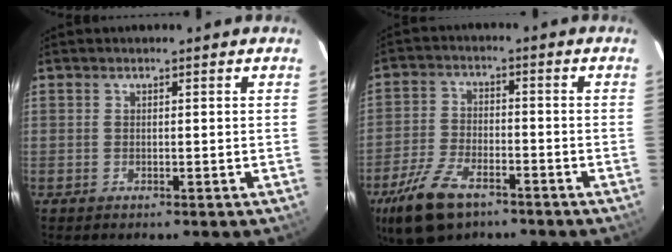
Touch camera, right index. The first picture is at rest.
{"total": 11.9, "force": [-7.8, 5.6, 7.0], "torque": [-0.172, -0.015, -0.148]}